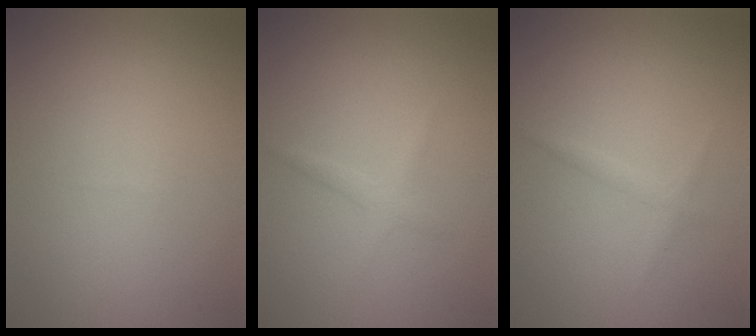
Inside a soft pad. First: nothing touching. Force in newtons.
{"total": 1.2, "press": 1.2, "slide": 0.1}
{"total": 1.0, "press": 1.0, "slide": 0.1}